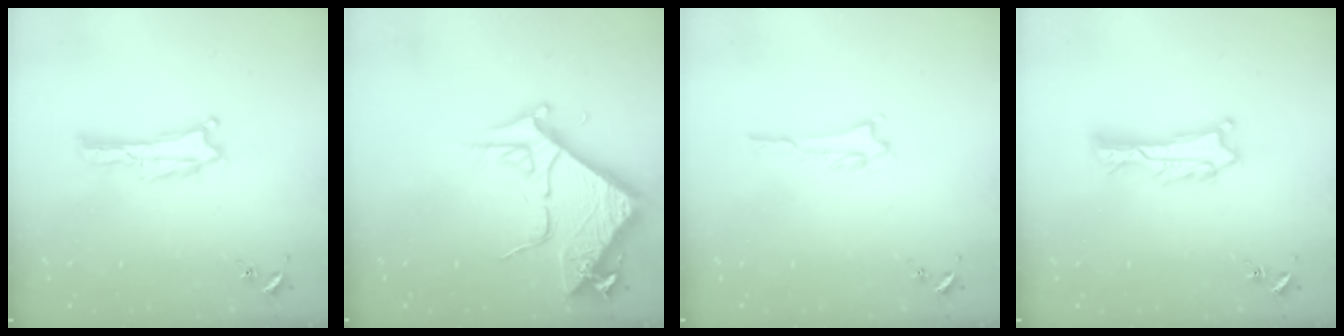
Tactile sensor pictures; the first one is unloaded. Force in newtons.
{"total": 8.6, "press": 8.6, "slide": 1.0}
{"total": 1.0, "press": 1.0, "slide": 0.2}
{"total": 2.2, "press": 2.2, "slide": 0.2}